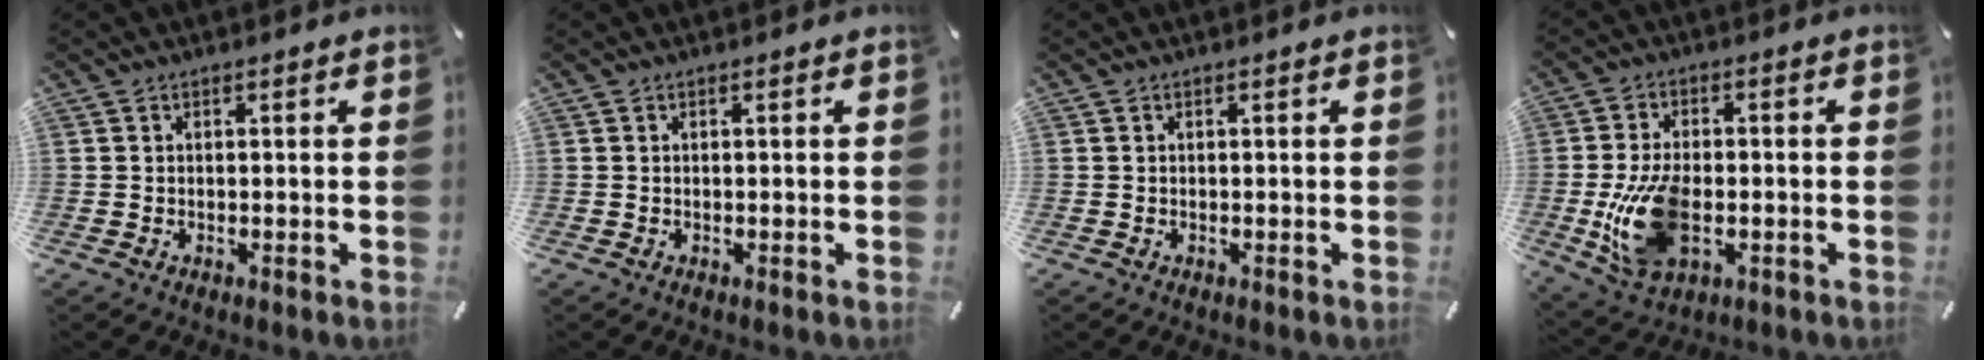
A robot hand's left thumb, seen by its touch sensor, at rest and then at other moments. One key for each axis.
{"total": 0.0}
{"total": 0.0}
{"total": 13.6, "fx": -2.7, "fy": 8.2, "fz": 10.5, "tx": -0.221, "ty": -0.008, "tz": -0.045}